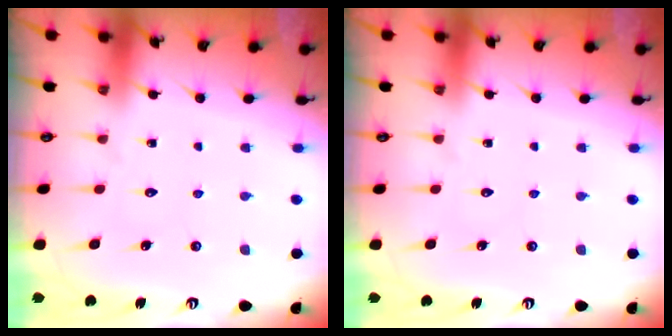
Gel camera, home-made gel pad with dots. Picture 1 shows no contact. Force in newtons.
{"total": 0.0}